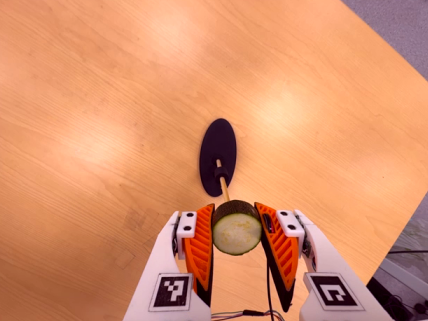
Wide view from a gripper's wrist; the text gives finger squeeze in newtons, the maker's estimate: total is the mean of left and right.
{"total": 10.9, "left": 10.6, "right": 11.3}